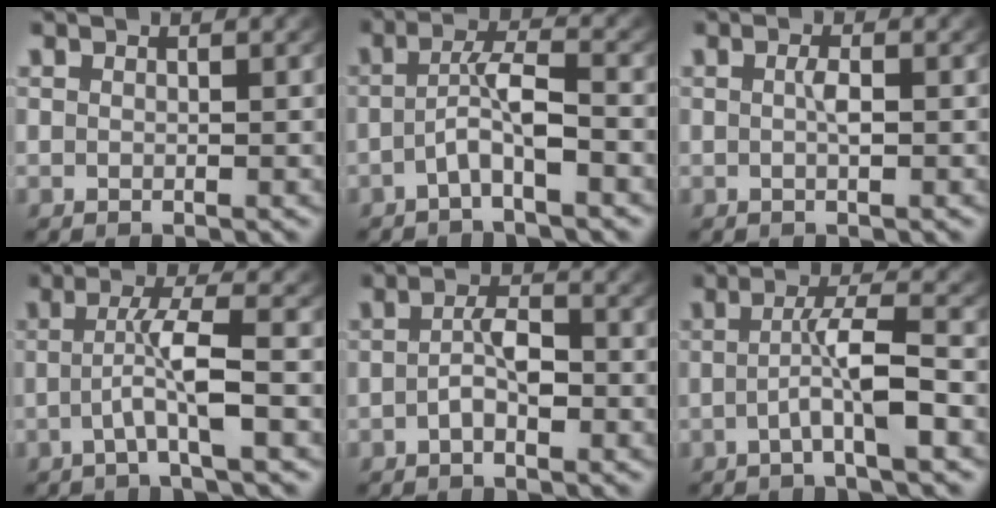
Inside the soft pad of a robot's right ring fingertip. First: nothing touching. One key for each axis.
{"total": 3.3, "fx": -1.6, "fy": 0.6, "fz": 2.9, "tx": -0.055, "ty": -0.002, "tz": -0.026}
{"total": 1.1, "fx": -0.3, "fy": 0.1, "fz": 1.1, "tx": -0.027, "ty": -0.009, "tz": -0.001}
{"total": 3.7, "fx": -1.3, "fy": -0.2, "fz": 3.4, "tx": -0.069, "ty": -0.005, "tz": -0.019}
{"total": 2.7, "fx": -1.2, "fy": 1.1, "fz": 2.2, "tx": -0.036, "ty": -0.009, "tz": -0.017}
{"total": 3.8, "fx": -1.4, "fy": 0.1, "fz": 3.5, "tx": -0.062, "ty": -0.003, "tz": -0.020}